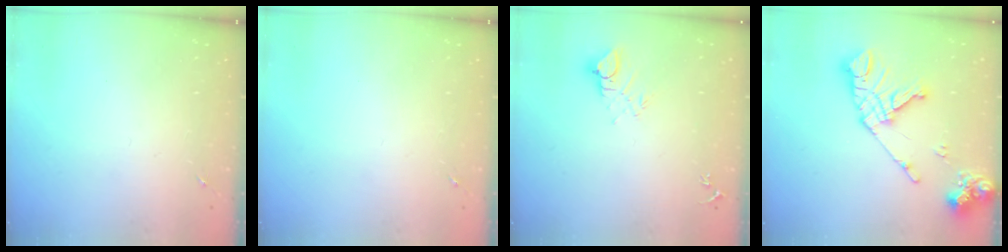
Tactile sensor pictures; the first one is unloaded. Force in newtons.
{"total": 0.0}
{"total": 5.0, "press": 5.0, "slide": 0.3}
{"total": 16.6, "press": 16.5, "slide": 2.0}